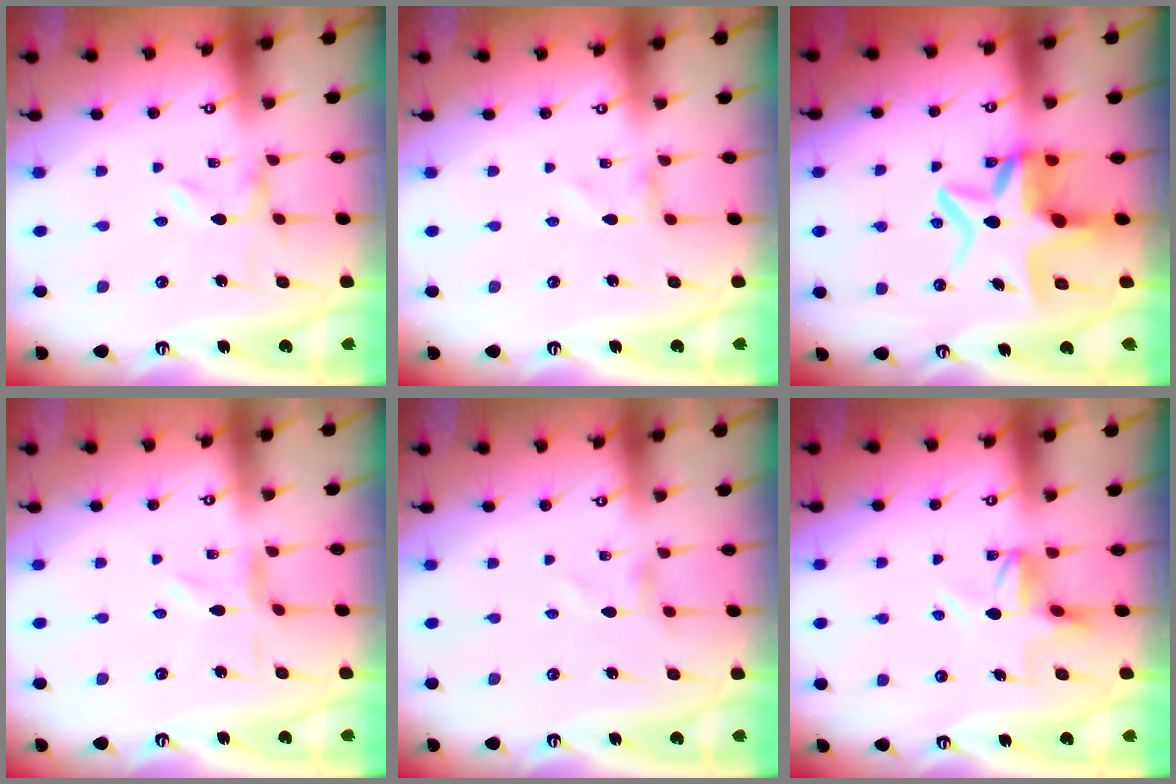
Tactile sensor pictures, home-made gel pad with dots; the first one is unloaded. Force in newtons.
{"total": 0.7, "press": 0.7, "slide": 0.1}
{"total": 10.9, "press": 10.4, "slide": 3.1}
{"total": 0.0}
{"total": 0.8, "press": 0.7, "slide": 0.2}
{"total": 5.8, "press": 5.7, "slide": 0.7}